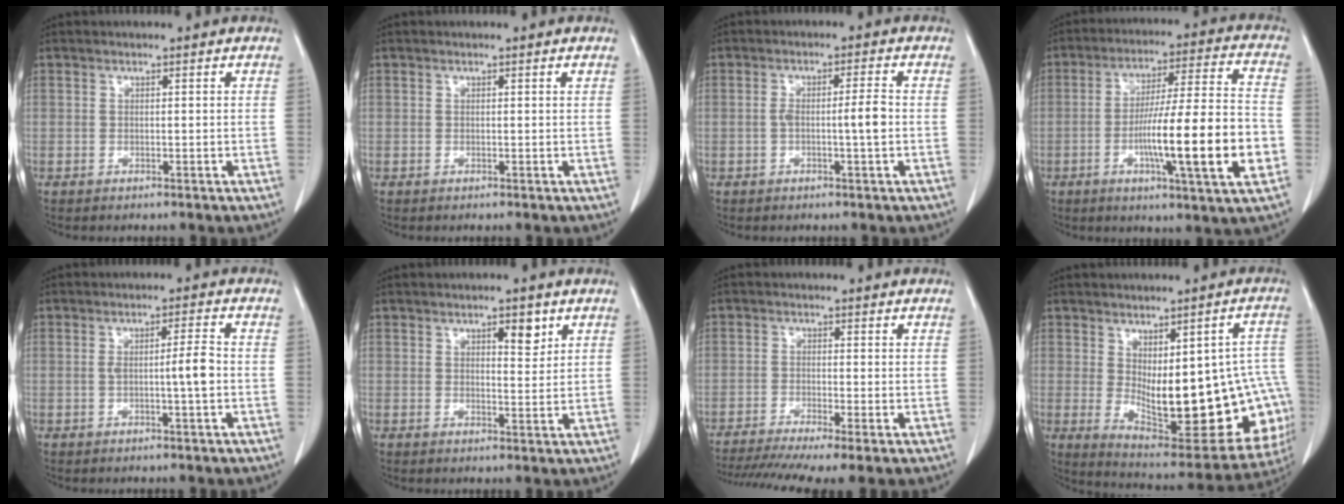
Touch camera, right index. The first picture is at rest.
{"total": 0.0}
{"total": 4.0, "force": [-0.6, -0.1, 3.9], "torque": [-0.071, 0.006, -0.008]}
{"total": 17.8, "force": [-4.6, 0.6, 17.2], "torque": [-0.265, 0.001, -0.072]}
{"total": 3.9, "force": [-0.5, -0.1, 3.9], "torque": [-0.066, 0.003, -0.008]}
{"total": 3.7, "force": [2.1, 1.3, 2.8], "torque": [-0.037, -0.006, 0.029]}
{"total": 11.3, "force": [-8.2, 1.3, 7.7], "torque": [-0.135, -0.015, -0.133]}
{"total": 23.6, "force": [-3.0, 8.7, 21.8], "torque": [-0.213, 0.004, -0.010]}